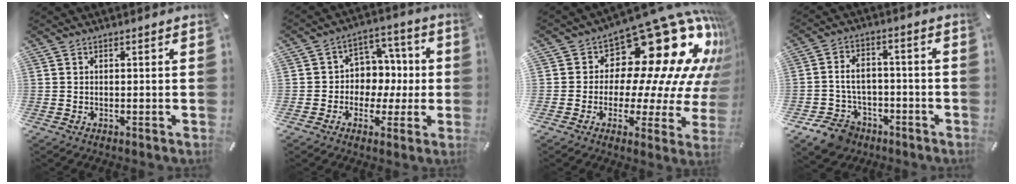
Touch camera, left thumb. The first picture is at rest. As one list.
[{"total": 8.9, "force": [-1.2, 8.6, 2.1], "torque": [-0.022, 0.012, -0.019]}, {"total": 20.5, "force": [11.9, 10.5, 13.0], "torque": [-0.153, -0.128, 0.206]}, {"total": 9.8, "force": [-3.7, 7.9, 4.3], "torque": [-0.090, 0.032, -0.064]}]